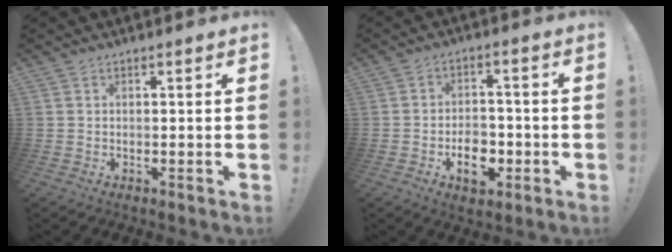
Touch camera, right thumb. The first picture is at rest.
{"total": 9.3, "force": [-3.6, 6.3, 5.9], "torque": [-0.076, 0.015, -0.060]}